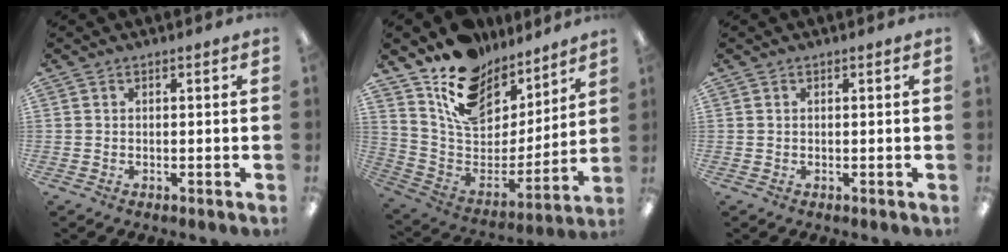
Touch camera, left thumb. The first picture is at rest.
{"total": 15.7, "force": [11.3, 9.4, 5.5], "torque": [-0.114, -0.080, 0.206]}
{"total": 0.0}